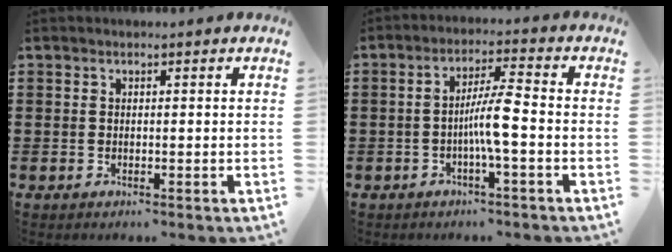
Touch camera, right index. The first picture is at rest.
{"total": 5.9, "force": [-1.4, 0.3, 5.7], "torque": [-0.109, 0.001, -0.033]}